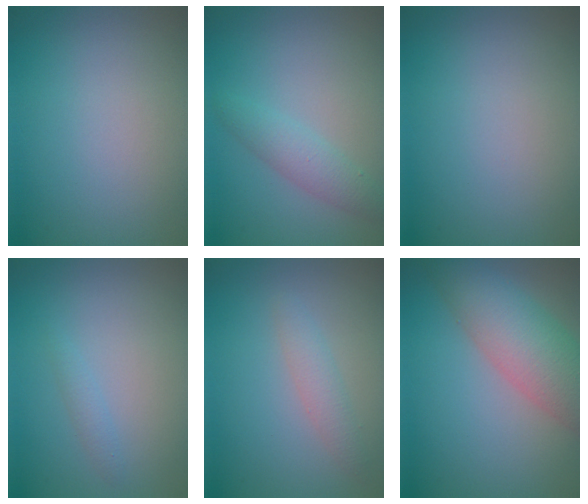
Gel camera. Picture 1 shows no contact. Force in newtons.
{"total": 2.4, "press": 2.4, "slide": 0.1}
{"total": 0.0}
{"total": 0.9, "press": 0.9, "slide": 0.0}
{"total": 1.7, "press": 1.7, "slide": 0.1}
{"total": 6.7, "press": 6.7, "slide": 0.4}